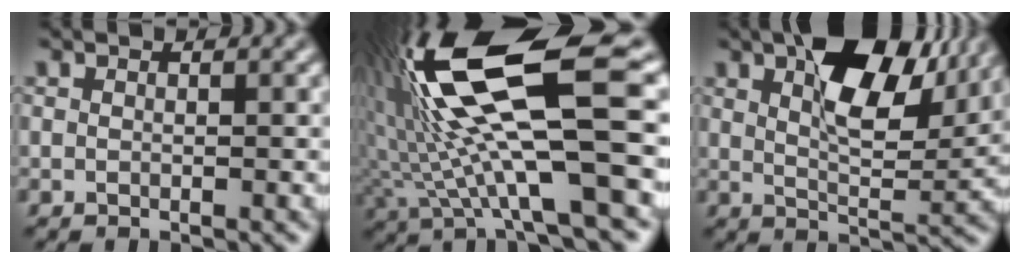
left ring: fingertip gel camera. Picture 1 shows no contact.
{"total": 14.4, "force": [2.4, 3.4, 13.8], "torque": [-0.270, 0.008, 0.047]}
{"total": 9.9, "force": [4.8, 4.0, 7.7], "torque": [-0.122, 0.012, 0.073]}